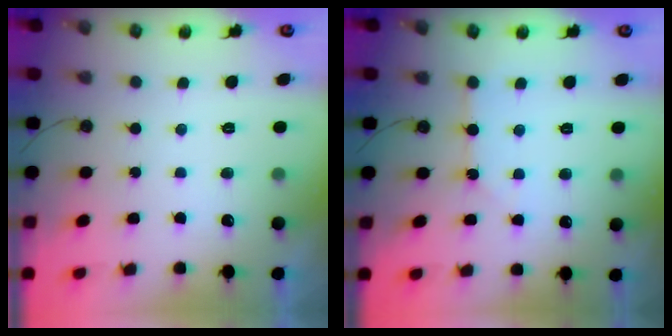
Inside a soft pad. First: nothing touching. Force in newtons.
{"total": 2.1, "press": 2.1, "slide": 0.3}